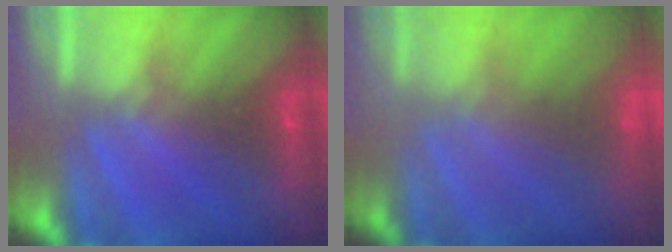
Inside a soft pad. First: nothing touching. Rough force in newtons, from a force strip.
{"total": 2.9}